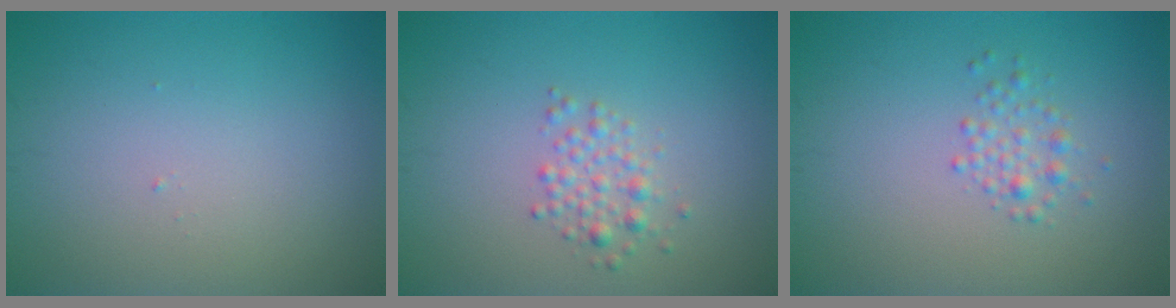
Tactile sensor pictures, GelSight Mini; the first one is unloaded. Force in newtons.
{"total": 1.9, "press": 1.9, "slide": 0.1}
{"total": 2.2, "press": 2.2, "slide": 0.0}